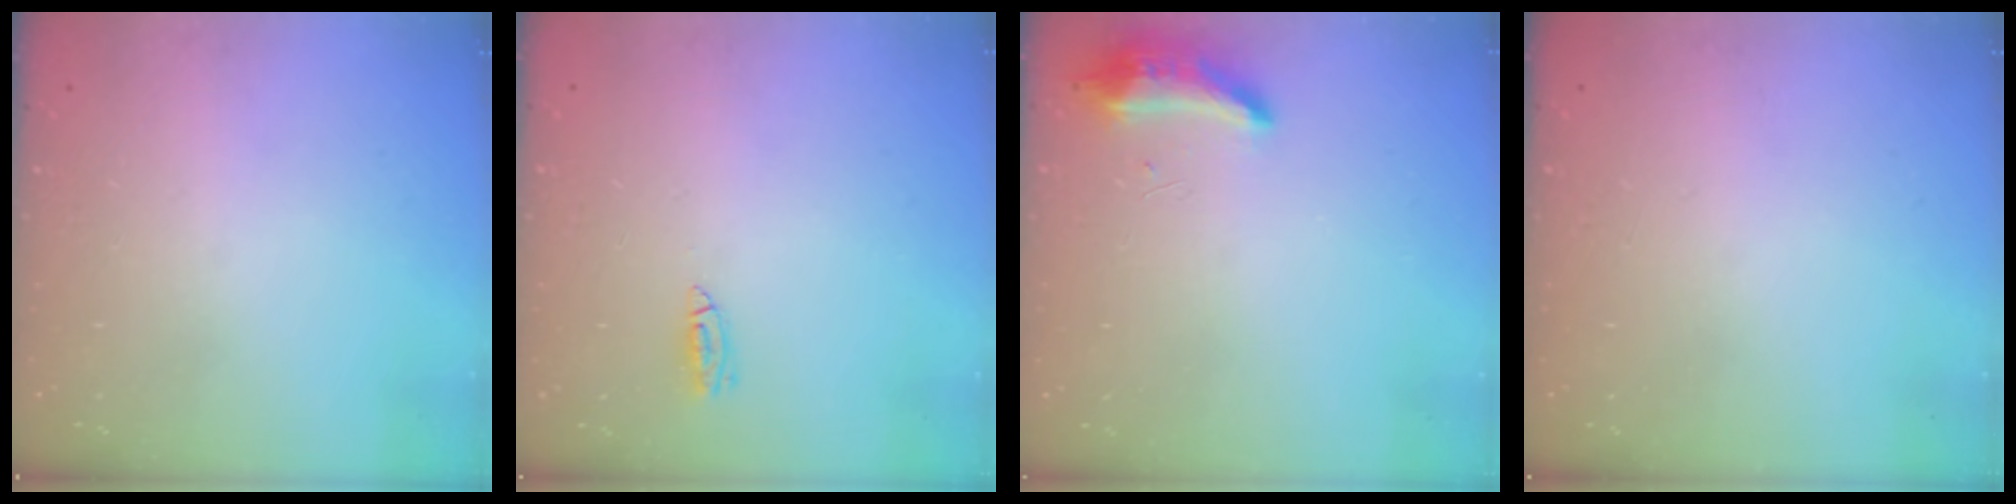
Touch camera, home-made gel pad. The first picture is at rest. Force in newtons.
{"total": 4.1, "press": 3.5, "slide": 2.1}
{"total": 13.6, "press": 9.8, "slide": 9.5}
{"total": 0.0}